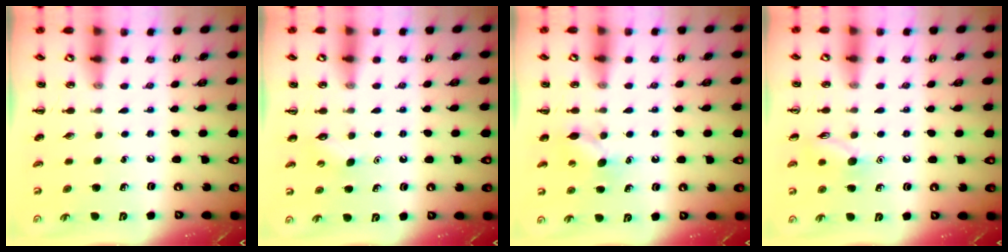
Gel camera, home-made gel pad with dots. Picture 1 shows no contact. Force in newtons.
{"total": 2.8, "press": 2.7, "slide": 0.8}
{"total": 4.3, "press": 4.1, "slide": 1.1}
{"total": 8.3, "press": 8.3, "slide": 0.8}